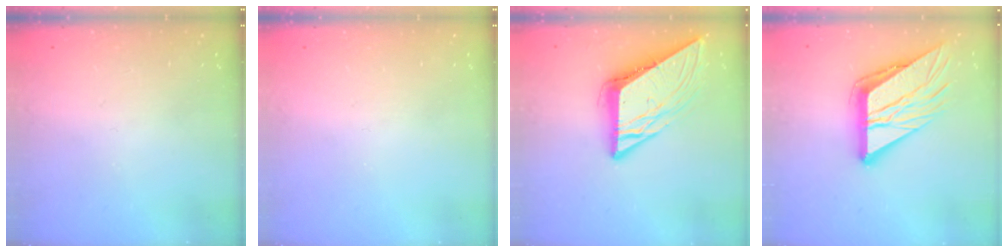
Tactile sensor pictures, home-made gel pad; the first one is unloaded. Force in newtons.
{"total": 0.0}
{"total": 8.8, "press": 8.8, "slide": 0.9}
{"total": 18.8, "press": 18.6, "slide": 2.2}